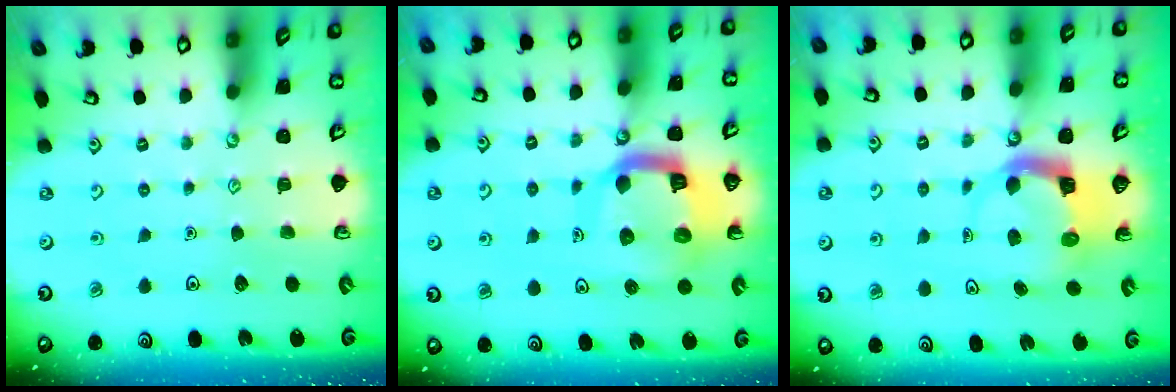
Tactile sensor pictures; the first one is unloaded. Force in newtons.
{"total": 12.1, "press": 12.0, "slide": 1.4}
{"total": 4.1, "press": 4.1, "slide": 0.3}